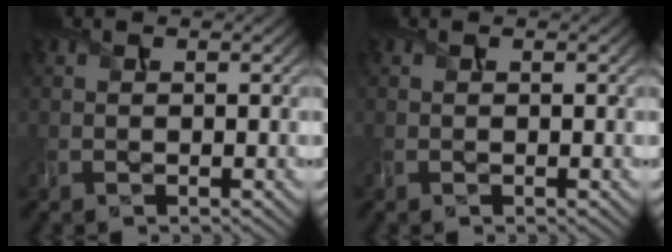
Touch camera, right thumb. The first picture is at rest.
{"total": 0.0}